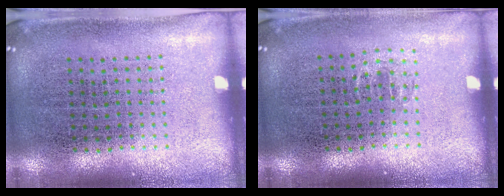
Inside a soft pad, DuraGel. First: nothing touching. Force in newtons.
{"total": 0.5, "press": 0.5, "slide": 0.3}